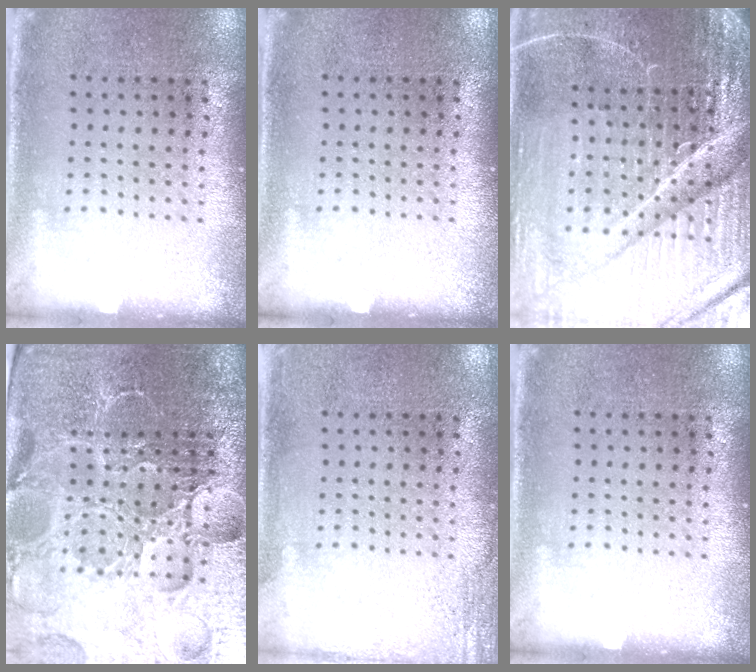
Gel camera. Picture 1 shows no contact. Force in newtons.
{"total": 0.0}
{"total": 6.5, "press": 5.8, "slide": 3.0}
{"total": 6.7, "press": 5.9, "slide": 3.1}
{"total": 1.8, "press": 1.8, "slide": 0.2}
{"total": 0.0}